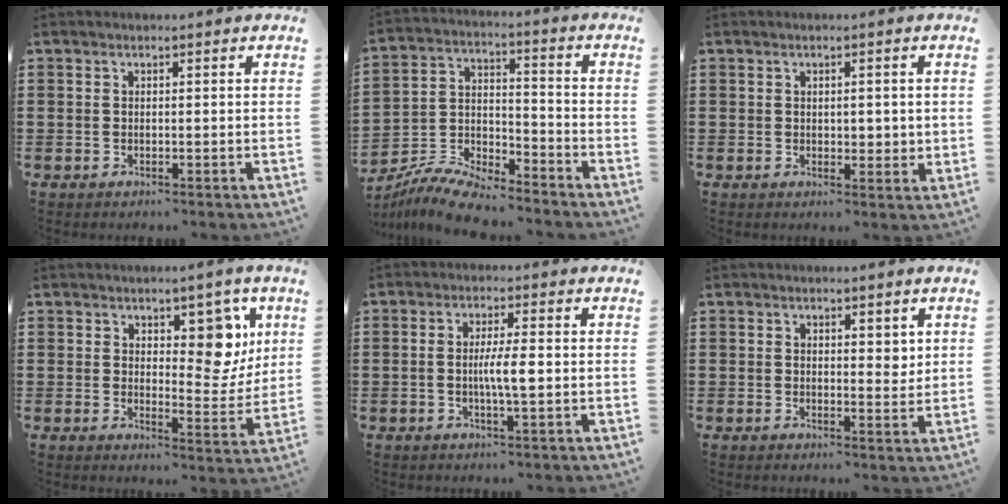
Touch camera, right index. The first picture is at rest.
{"total": 7.7, "force": [-7.3, 1.0, 2.0], "torque": [-0.049, 0.008, -0.146]}
{"total": 1.9, "force": [0.4, 1.2, 1.4], "torque": [-0.022, 0.006, 0.005]}
{"total": 8.1, "force": [4.1, 4.3, 5.5], "torque": [-0.073, -0.015, 0.063]}
{"total": 4.4, "force": [-0.4, 0.3, 4.3], "torque": [-0.083, -0.007, -0.012]}
{"total": 2.3, "force": [1.6, 1.2, 1.2], "torque": [-0.008, 0.000, 0.026]}